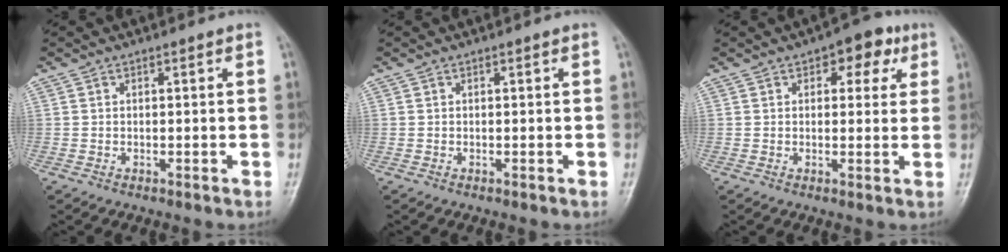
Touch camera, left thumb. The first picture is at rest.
{"total": 0.0}
{"total": 7.0, "force": [3.2, 4.0, 4.8], "torque": [-0.022, -0.003, 0.032]}